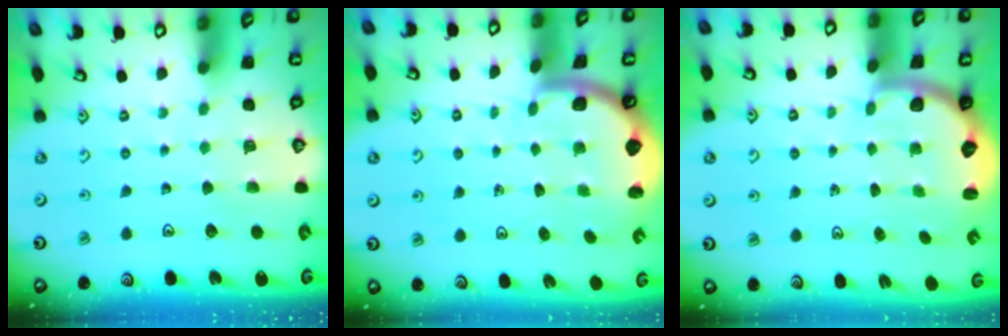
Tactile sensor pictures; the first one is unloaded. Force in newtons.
{"total": 1.6, "press": 1.6, "slide": 0.1}
{"total": 2.7, "press": 2.0, "slide": 1.7}